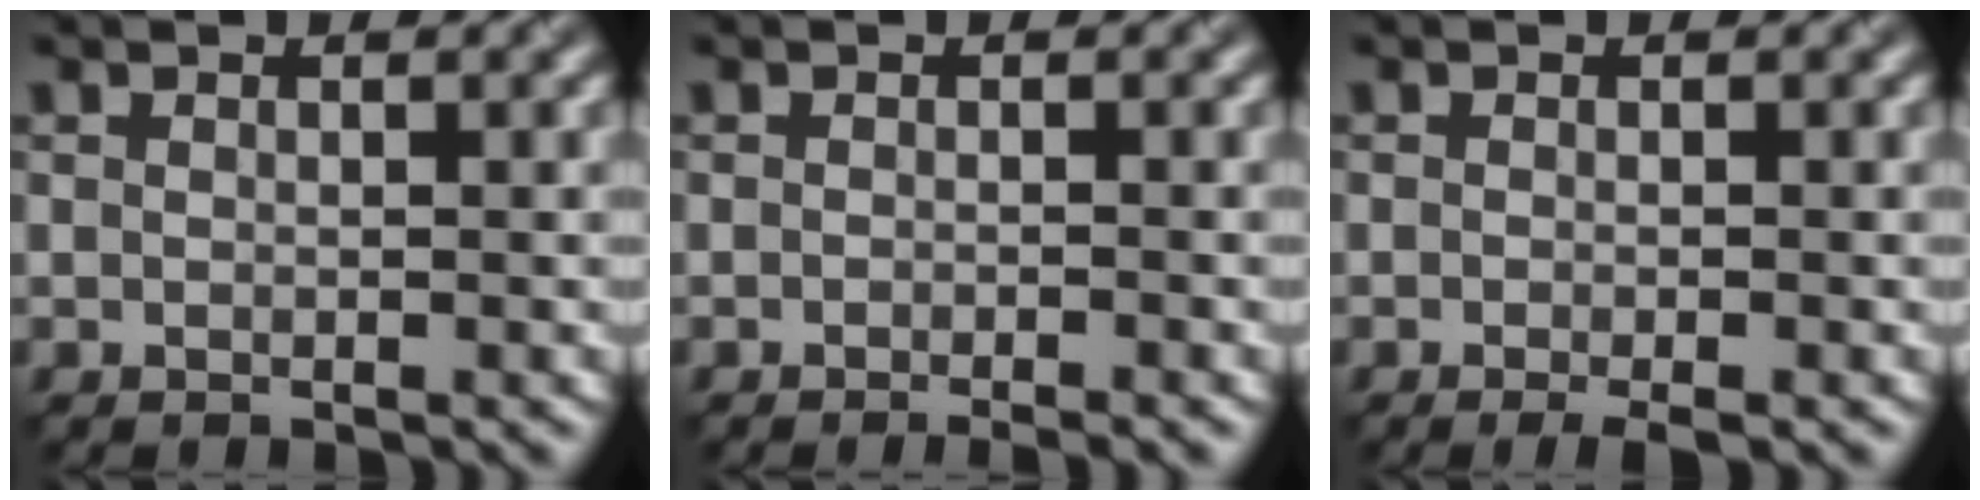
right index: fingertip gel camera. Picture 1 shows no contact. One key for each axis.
{"total": 1.9, "fx": -1.3, "fy": 0.5, "fz": 1.3, "tx": -0.001, "ty": -0.001, "tz": -0.016}
{"total": 1.7, "fx": -1.1, "fy": 0.1, "fz": 1.3, "tx": -0.019, "ty": 0.000, "tz": -0.012}